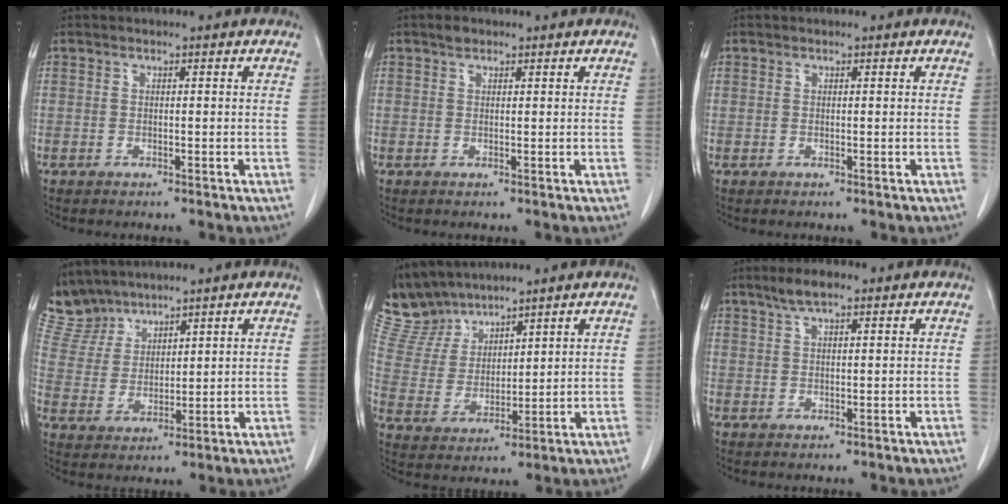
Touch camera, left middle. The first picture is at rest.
{"total": 1.1, "force": [0.8, 0.7, 0.5], "torque": [-0.010, 0.007, 0.012]}
{"total": 0.0}
{"total": 6.7, "force": [6.4, 2.1, 0.0], "torque": [-0.013, 0.011, 0.144]}
{"total": 8.5, "force": [8.0, 2.8, 0.8], "torque": [-0.037, 0.018, 0.176]}
{"total": 3.5, "force": [2.4, 0.9, 2.4], "torque": [-0.051, 0.011, 0.045]}